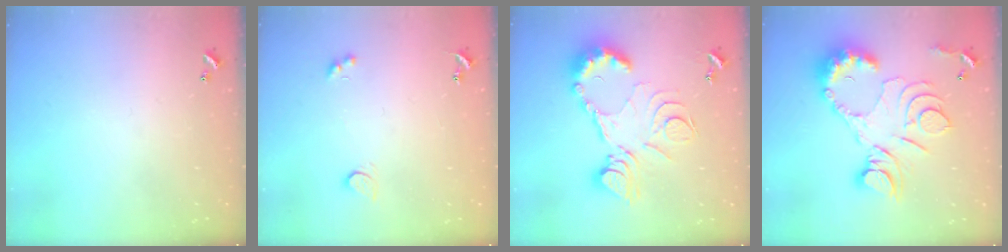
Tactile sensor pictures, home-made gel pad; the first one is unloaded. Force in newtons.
{"total": 2.8, "press": 2.8, "slide": 0.5}
{"total": 19.1, "press": 19.0, "slide": 1.8}
{"total": 18.2, "press": 18.1, "slide": 2.2}